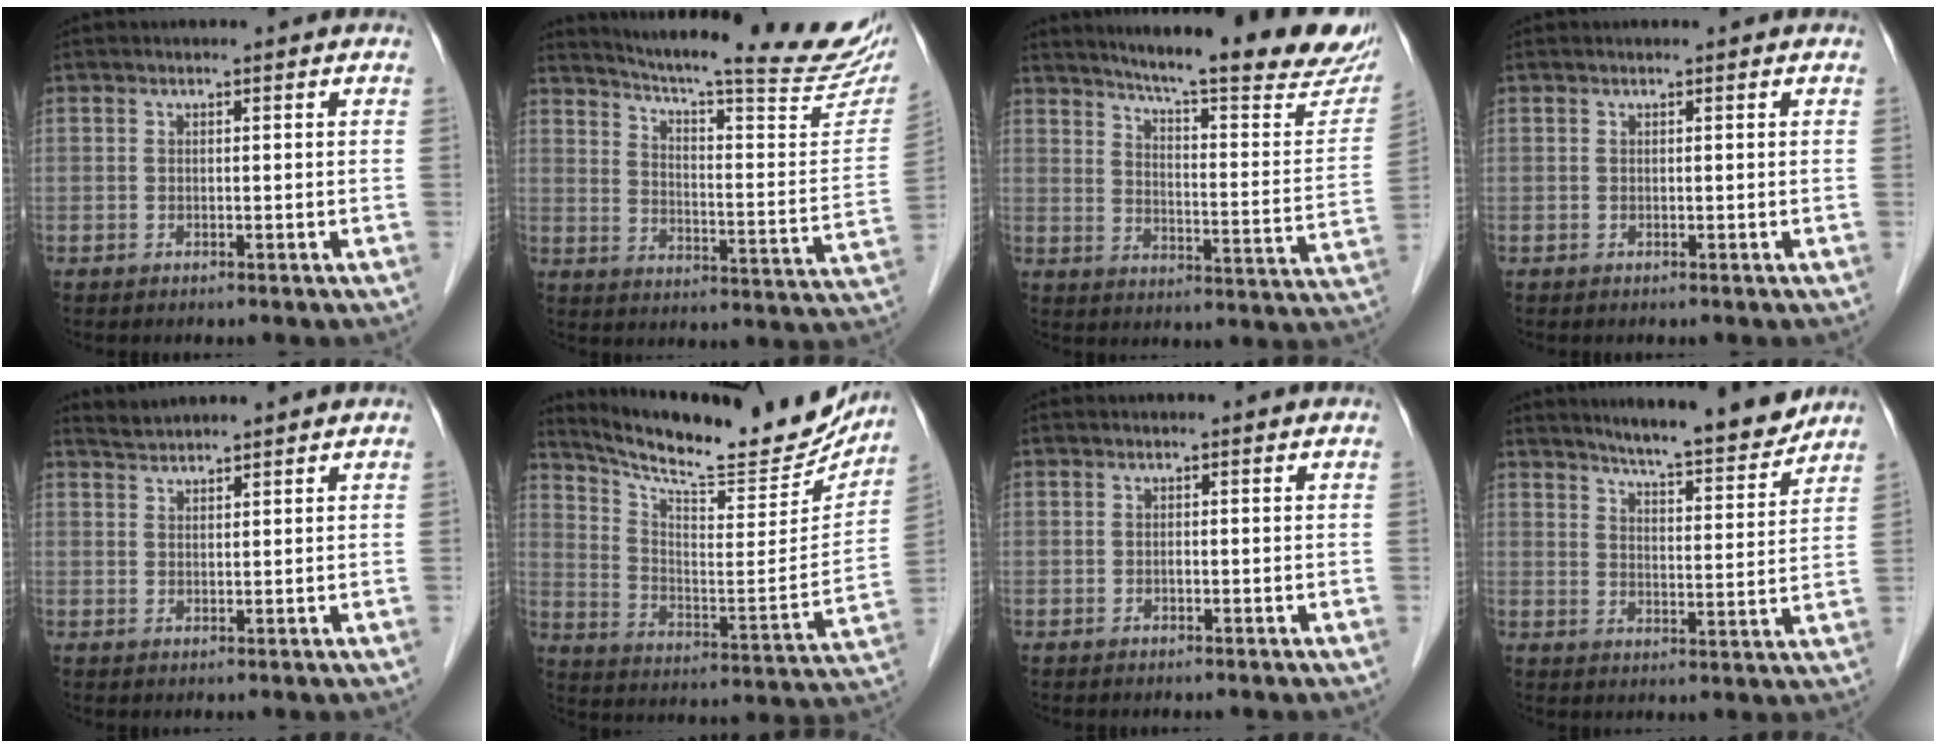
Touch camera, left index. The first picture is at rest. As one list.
[{"total": 26.5, "force": [23.4, 1.2, 12.5], "torque": [-0.190, -0.080, 0.298]}, {"total": 24.6, "force": [21.4, 1.5, 12.2], "torque": [-0.175, -0.073, 0.267]}, {"total": 0.0}, {"total": 3.2, "force": [3.2, -0.4, 0.3], "torque": [-0.011, 0.020, 0.065]}, {"total": 23.2, "force": [21.1, 3.3, 9.0], "torque": [-0.150, -0.051, 0.301]}, {"total": 0.0}, {"total": 11.9, "force": [10.9, 0.4, 4.6], "torque": [-0.068, -0.009, 0.152]}]